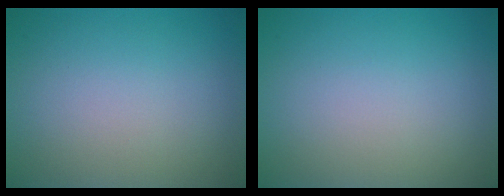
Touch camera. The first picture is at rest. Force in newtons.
{"total": 0.0}